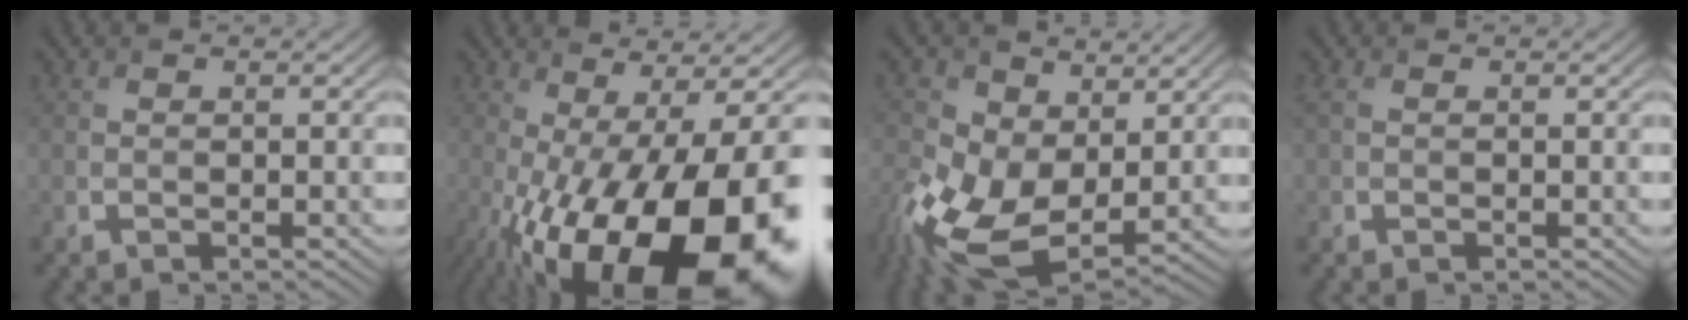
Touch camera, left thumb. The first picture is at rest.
{"total": 20.4, "force": [-8.7, 7.1, 17.0], "torque": [-0.272, -0.040, -0.130]}
{"total": 13.9, "force": [-1.4, 9.0, 10.5], "torque": [-0.266, -0.026, -0.025]}
{"total": 1.1, "force": [0.3, 0.5, 0.9], "torque": [-0.024, 0.004, 0.007]}